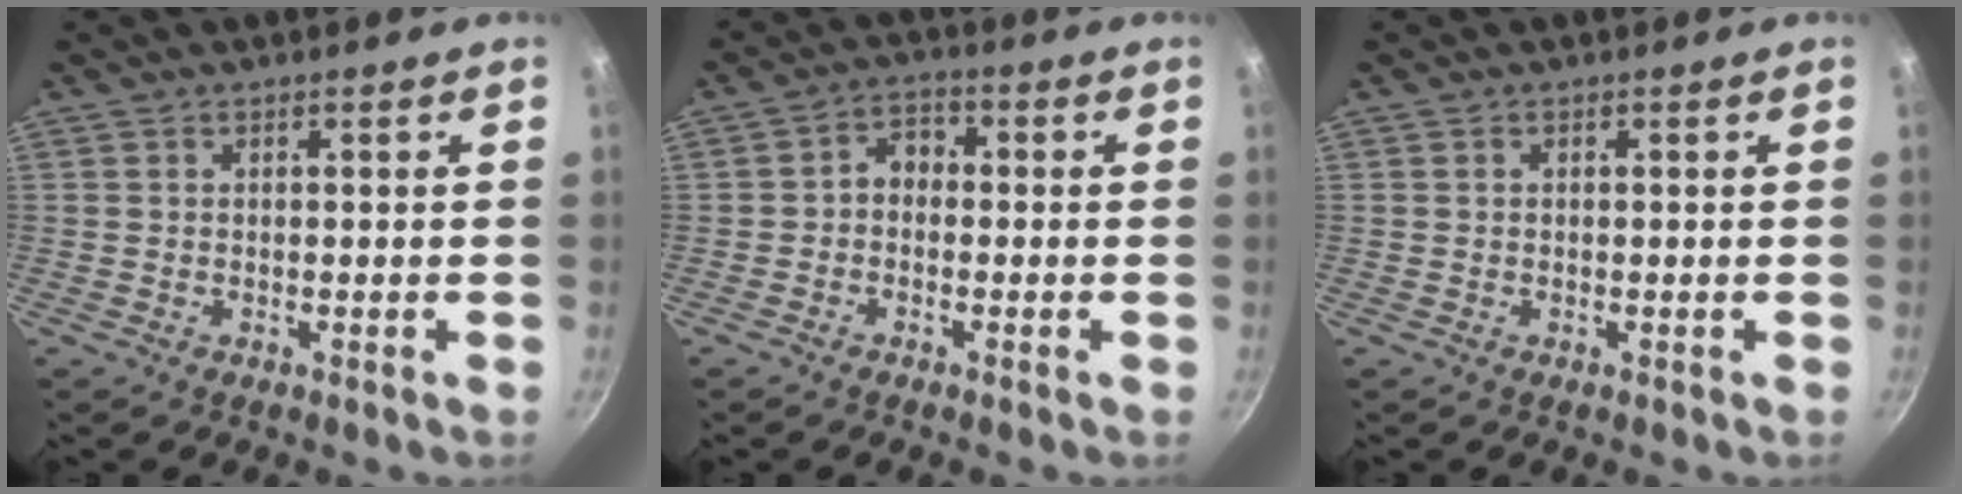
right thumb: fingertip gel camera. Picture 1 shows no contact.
{"total": 3.9, "force": [-0.7, 3.0, 2.3], "torque": [-0.023, 0.020, -0.025]}
{"total": 0.0}